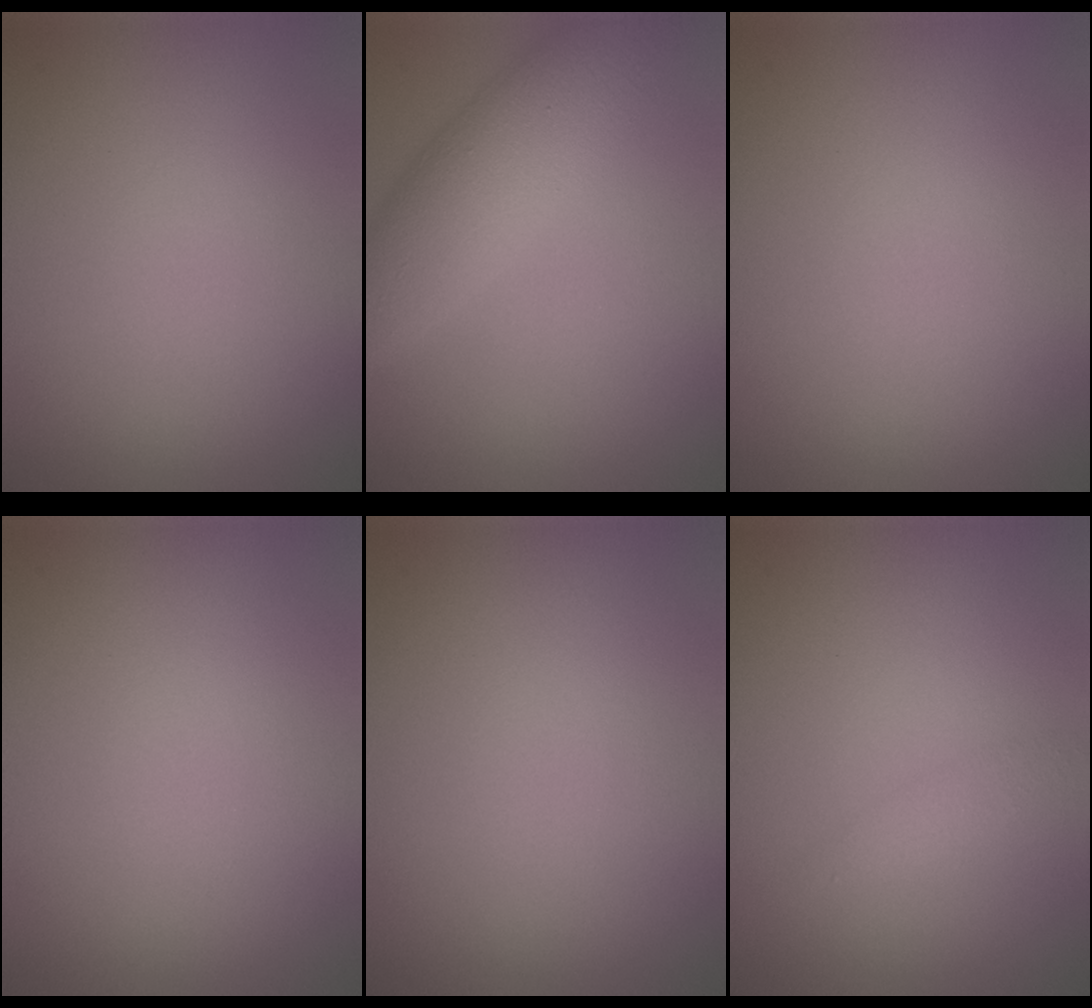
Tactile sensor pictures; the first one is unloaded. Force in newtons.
{"total": 6.1, "press": 6.1, "slide": 0.2}
{"total": 0.0}
{"total": 0.0}
{"total": 0.0}
{"total": 1.0, "press": 1.0, "slide": 0.0}